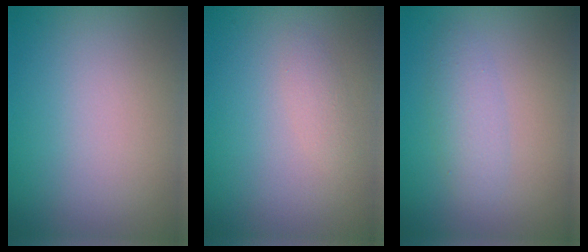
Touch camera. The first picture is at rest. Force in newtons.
{"total": 1.2, "press": 1.2, "slide": 0.0}
{"total": 2.2, "press": 2.2, "slide": 0.1}